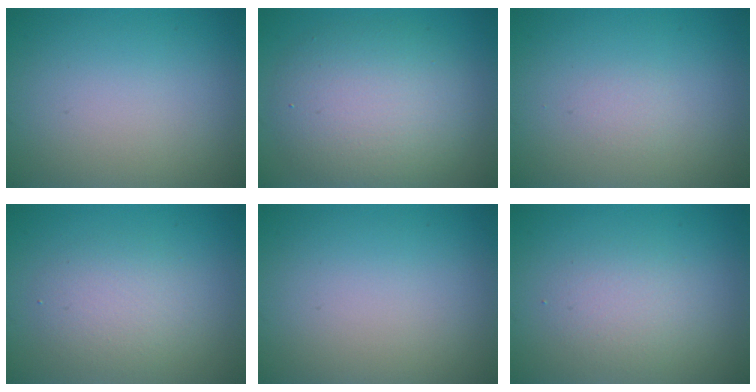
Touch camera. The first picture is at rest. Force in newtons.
{"total": 6.6, "press": 6.6, "slide": 0.4}
{"total": 0.6, "press": 0.6, "slide": 0.1}
{"total": 2.9, "press": 2.8, "slide": 0.3}
{"total": 0.0}
{"total": 2.2, "press": 2.2, "slide": 0.2}